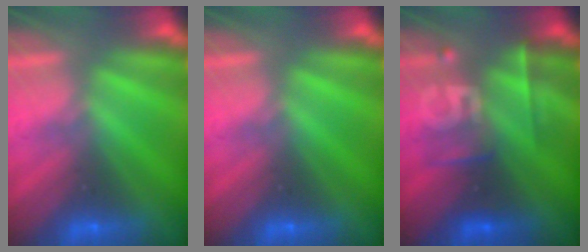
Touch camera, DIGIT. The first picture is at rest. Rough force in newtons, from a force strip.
{"total": 0.0}
{"total": 2.4}